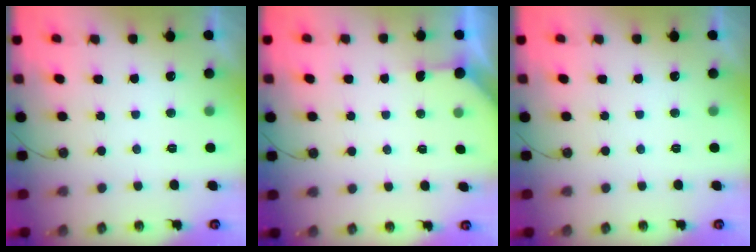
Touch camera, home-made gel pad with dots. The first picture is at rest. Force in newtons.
{"total": 1.6, "press": 1.5, "slide": 0.3}
{"total": 0.0}